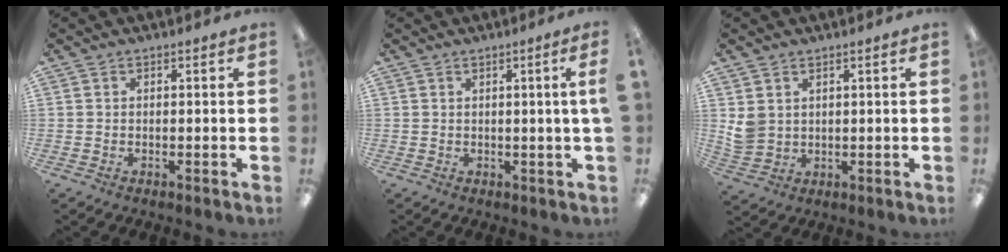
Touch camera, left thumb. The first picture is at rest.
{"total": 2.9, "force": [0.6, -0.4, 2.8], "torque": [-0.049, -0.008, 0.008]}
{"total": 4.1, "force": [2.1, 3.2, 1.4], "torque": [-0.034, -0.002, 0.043]}